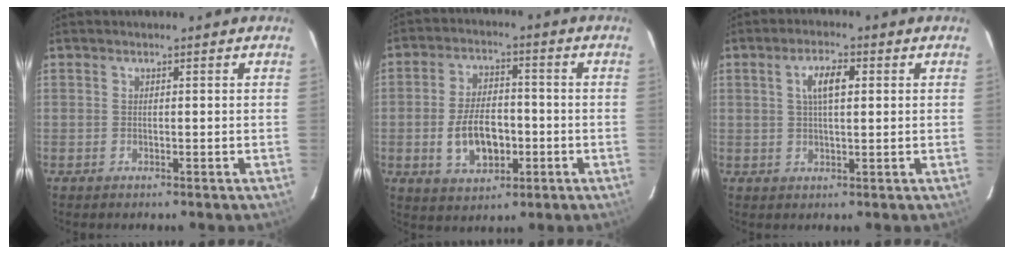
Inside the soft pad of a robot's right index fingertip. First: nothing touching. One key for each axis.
{"total": 10.0, "fx": -2.4, "fy": 5.8, "fz": 7.8, "tx": -0.157, "ty": 0.006, "tz": -0.030}
{"total": 4.8, "fx": 1.3, "fy": 1.7, "fz": 4.3, "tx": -0.079, "ty": 0.011, "tz": 0.025}